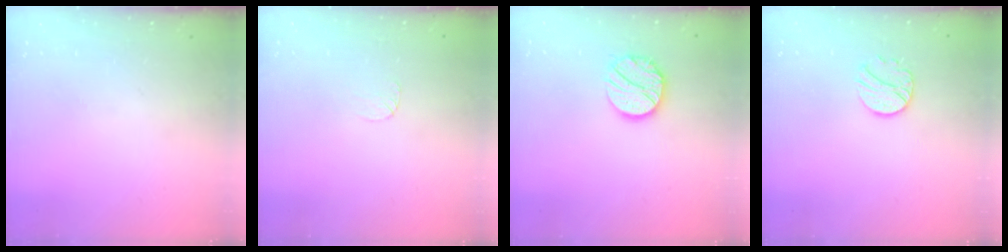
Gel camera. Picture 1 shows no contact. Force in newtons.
{"total": 3.3, "press": 3.3, "slide": 0.4}
{"total": 12.6, "press": 12.6, "slide": 1.1}
{"total": 9.4, "press": 9.4, "slide": 0.7}